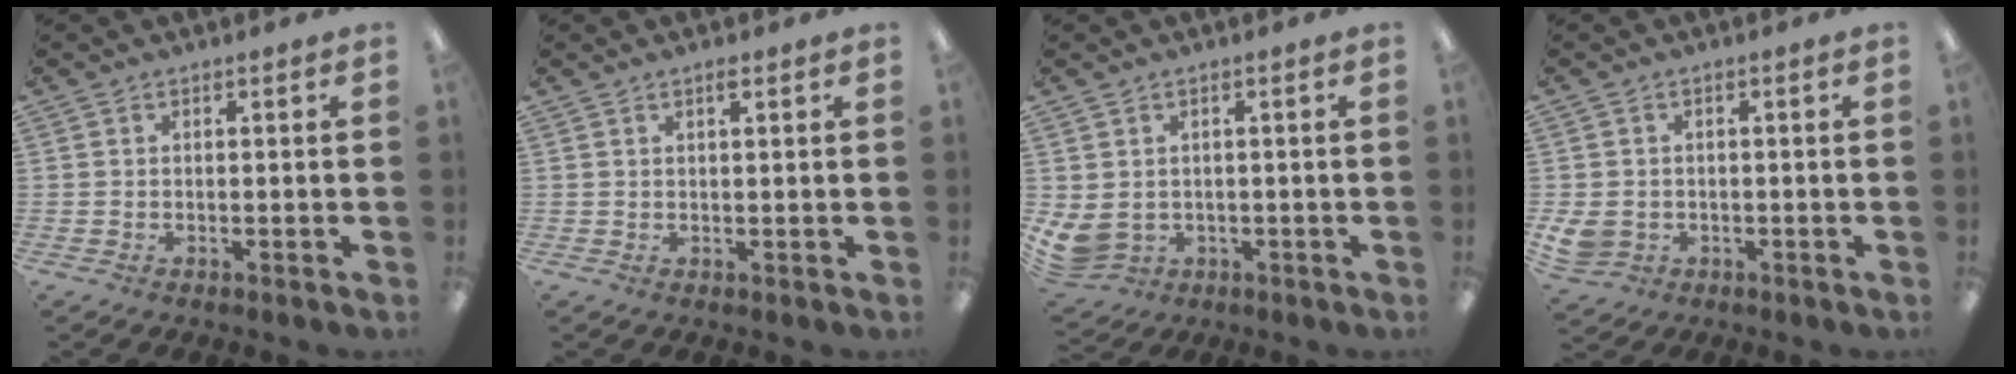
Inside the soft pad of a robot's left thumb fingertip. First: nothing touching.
{"total": 1.5, "force": [1.1, 0.3, 1.0], "torque": [-0.014, -0.002, 0.016]}
{"total": 5.1, "force": [0.3, 4.3, 2.7], "torque": [-0.078, -0.004, 0.006]}
{"total": 4.8, "force": [-0.9, 4.1, 2.4], "torque": [-0.069, 0.000, -0.018]}